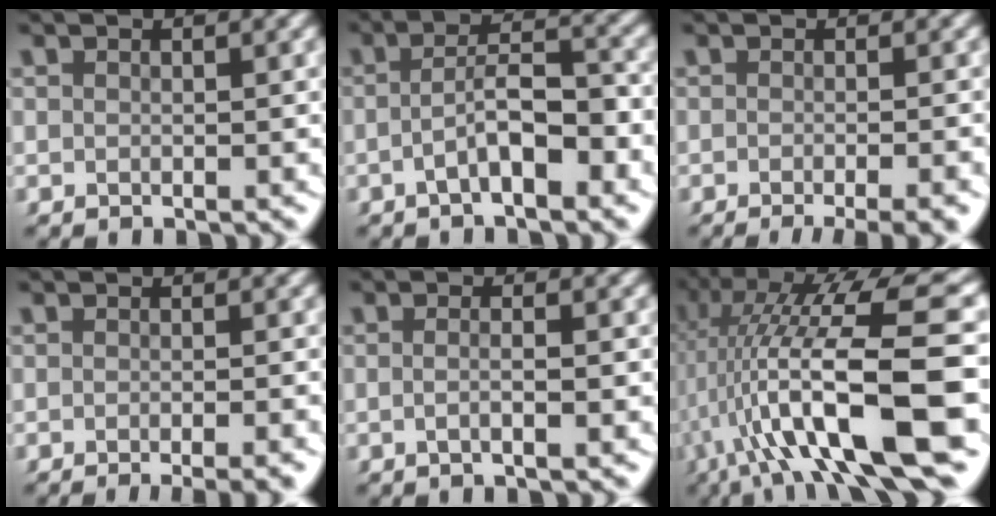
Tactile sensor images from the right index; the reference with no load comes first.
{"total": 3.8, "force": [-2.5, 0.9, 2.8], "torque": [-0.040, 0.001, -0.043]}
{"total": 5.4, "force": [-4.1, 1.3, 3.2], "torque": [-0.029, -0.001, -0.062]}
{"total": 3.6, "force": [-2.8, 0.6, 2.2], "torque": [-0.015, 0.002, -0.044]}
{"total": 1.6, "force": [-0.9, -0.2, 1.4], "torque": [-0.030, 0.002, -0.018]}
{"total": 13.8, "force": [-0.2, 5.0, 12.9], "torque": [-0.201, 0.011, -0.003]}